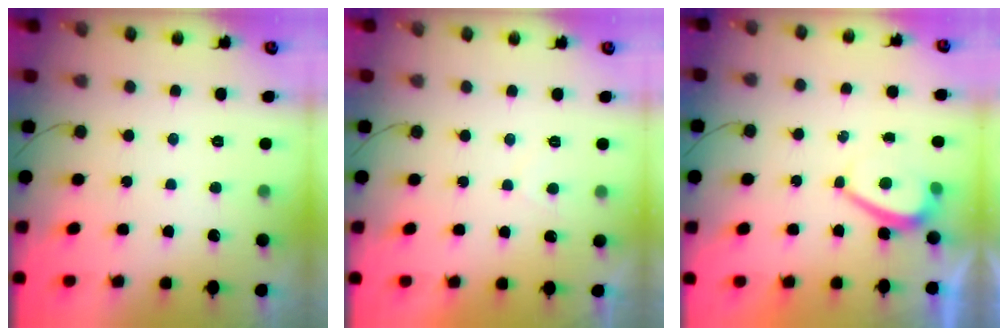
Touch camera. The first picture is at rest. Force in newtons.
{"total": 0.7, "press": 0.3, "slide": 0.6}
{"total": 2.0, "press": 1.9, "slide": 0.6}